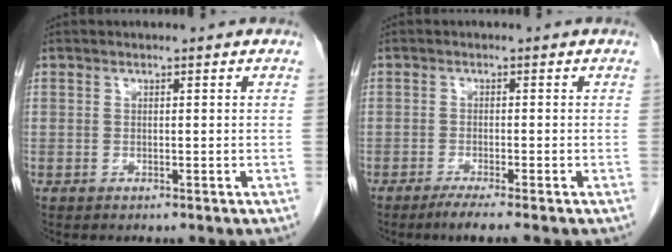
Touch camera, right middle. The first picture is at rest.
{"total": 3.4, "force": [-2.6, -0.4, 2.2], "torque": [-0.039, -0.008, -0.046]}